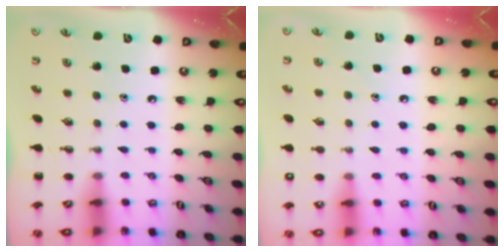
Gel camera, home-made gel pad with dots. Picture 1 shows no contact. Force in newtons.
{"total": 8.1, "press": 7.8, "slide": 2.0}